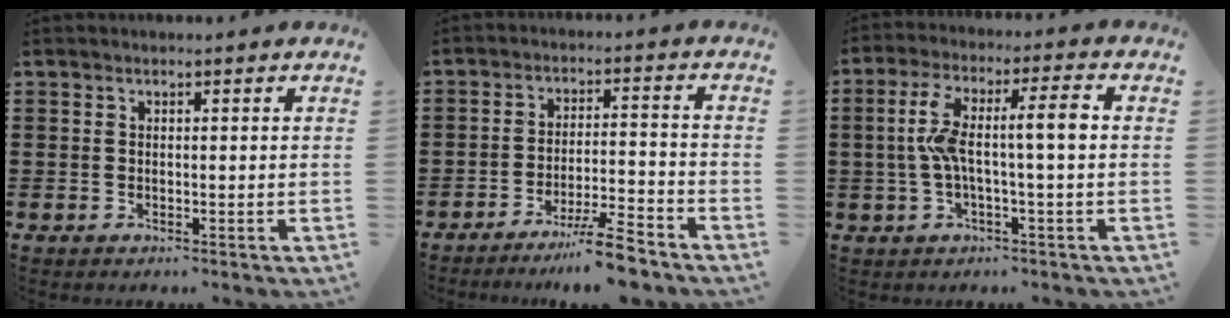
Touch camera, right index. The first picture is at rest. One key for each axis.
{"total": 7.6, "fx": -6.2, "fy": 0.1, "fz": 4.4, "tx": -0.075, "ty": -0.004, "tz": -0.113}
{"total": 8.4, "fx": -0.1, "fy": 1.5, "fz": 8.3, "tx": -0.164, "ty": 0.005, "tz": -0.012}